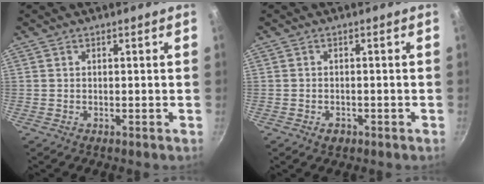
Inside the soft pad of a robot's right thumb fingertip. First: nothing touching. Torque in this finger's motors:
{"motor_torque": [-0.18, 0.12, -0.05, 0.00, 0.04]}